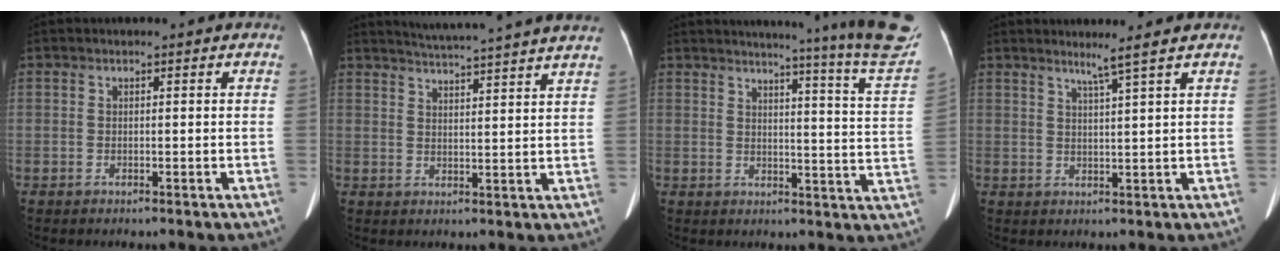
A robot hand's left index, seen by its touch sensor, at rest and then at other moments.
{"total": 16.4, "force": [15.0, -1.2, 6.5], "torque": [-0.112, -0.036, 0.188]}
{"total": 20.9, "force": [18.5, -2.1, 9.5], "torque": [-0.135, -0.116, 0.203]}
{"total": 2.9, "force": [1.9, -1.4, 1.6], "torque": [-0.033, -0.028, 0.036]}